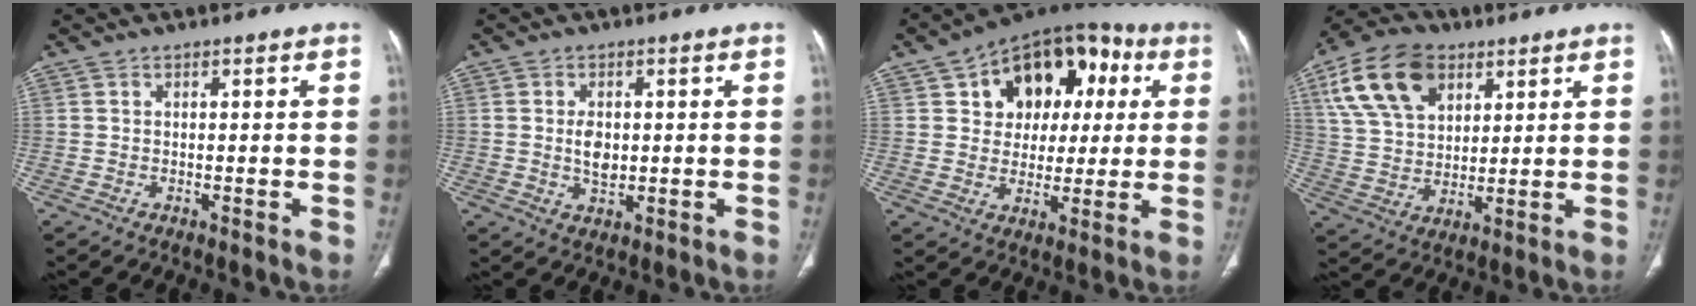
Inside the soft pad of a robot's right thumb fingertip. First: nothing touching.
{"total": 4.2, "force": [0.2, 2.6, 3.3], "torque": [-0.052, -0.004, 0.008]}
{"total": 17.7, "force": [5.4, 12.7, 11.1], "torque": [-0.102, 0.019, 0.082]}
{"total": 16.2, "force": [7.4, 10.3, 10.1], "torque": [-0.173, -0.011, 0.140]}